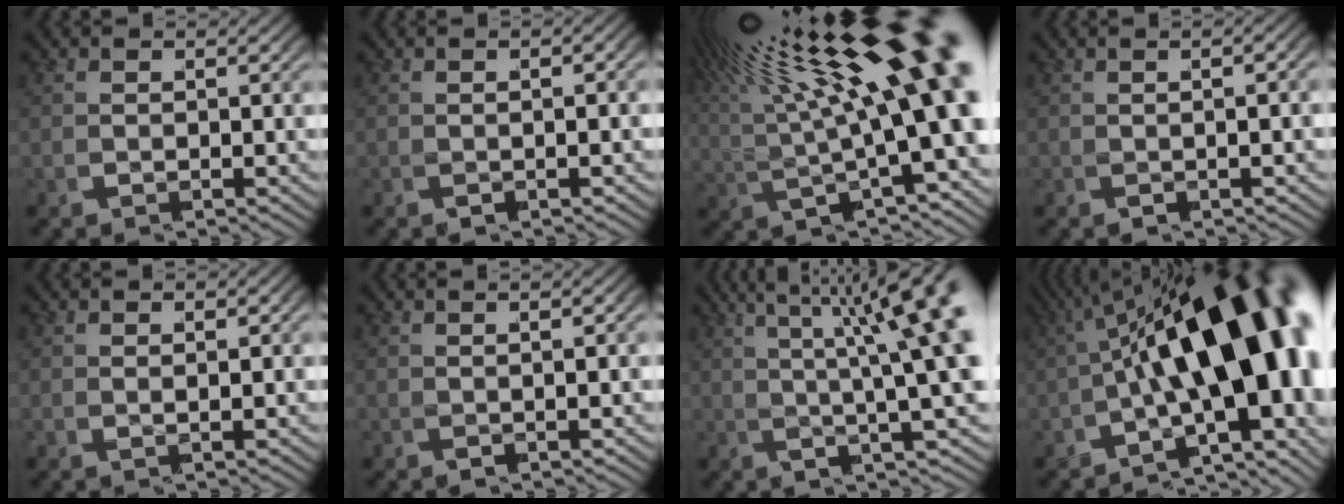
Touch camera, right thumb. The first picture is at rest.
{"total": 2.8, "force": [-0.1, 1.6, 2.3], "torque": [-0.035, 0.002, -0.006]}
{"total": 10.8, "force": [3.1, 4.6, 9.3], "torque": [-0.129, 0.014, 0.042]}
{"total": 3.9, "force": [0.4, 1.9, 3.4], "torque": [-0.042, 0.011, -0.001]}
{"total": 0.6, "force": [0.4, -0.2, 0.4], "torque": [0.000, 0.009, 0.002]}
{"total": 3.1, "force": [0.4, 1.5, 2.7], "torque": [-0.036, 0.005, 0.001]}
{"total": 8.0, "force": [1.5, 3.4, 7.1], "torque": [-0.090, -0.002, 0.017]}
{"total": 17.6, "force": [-1.2, 9.1, 15.0], "torque": [-0.224, -0.031, -0.013]}